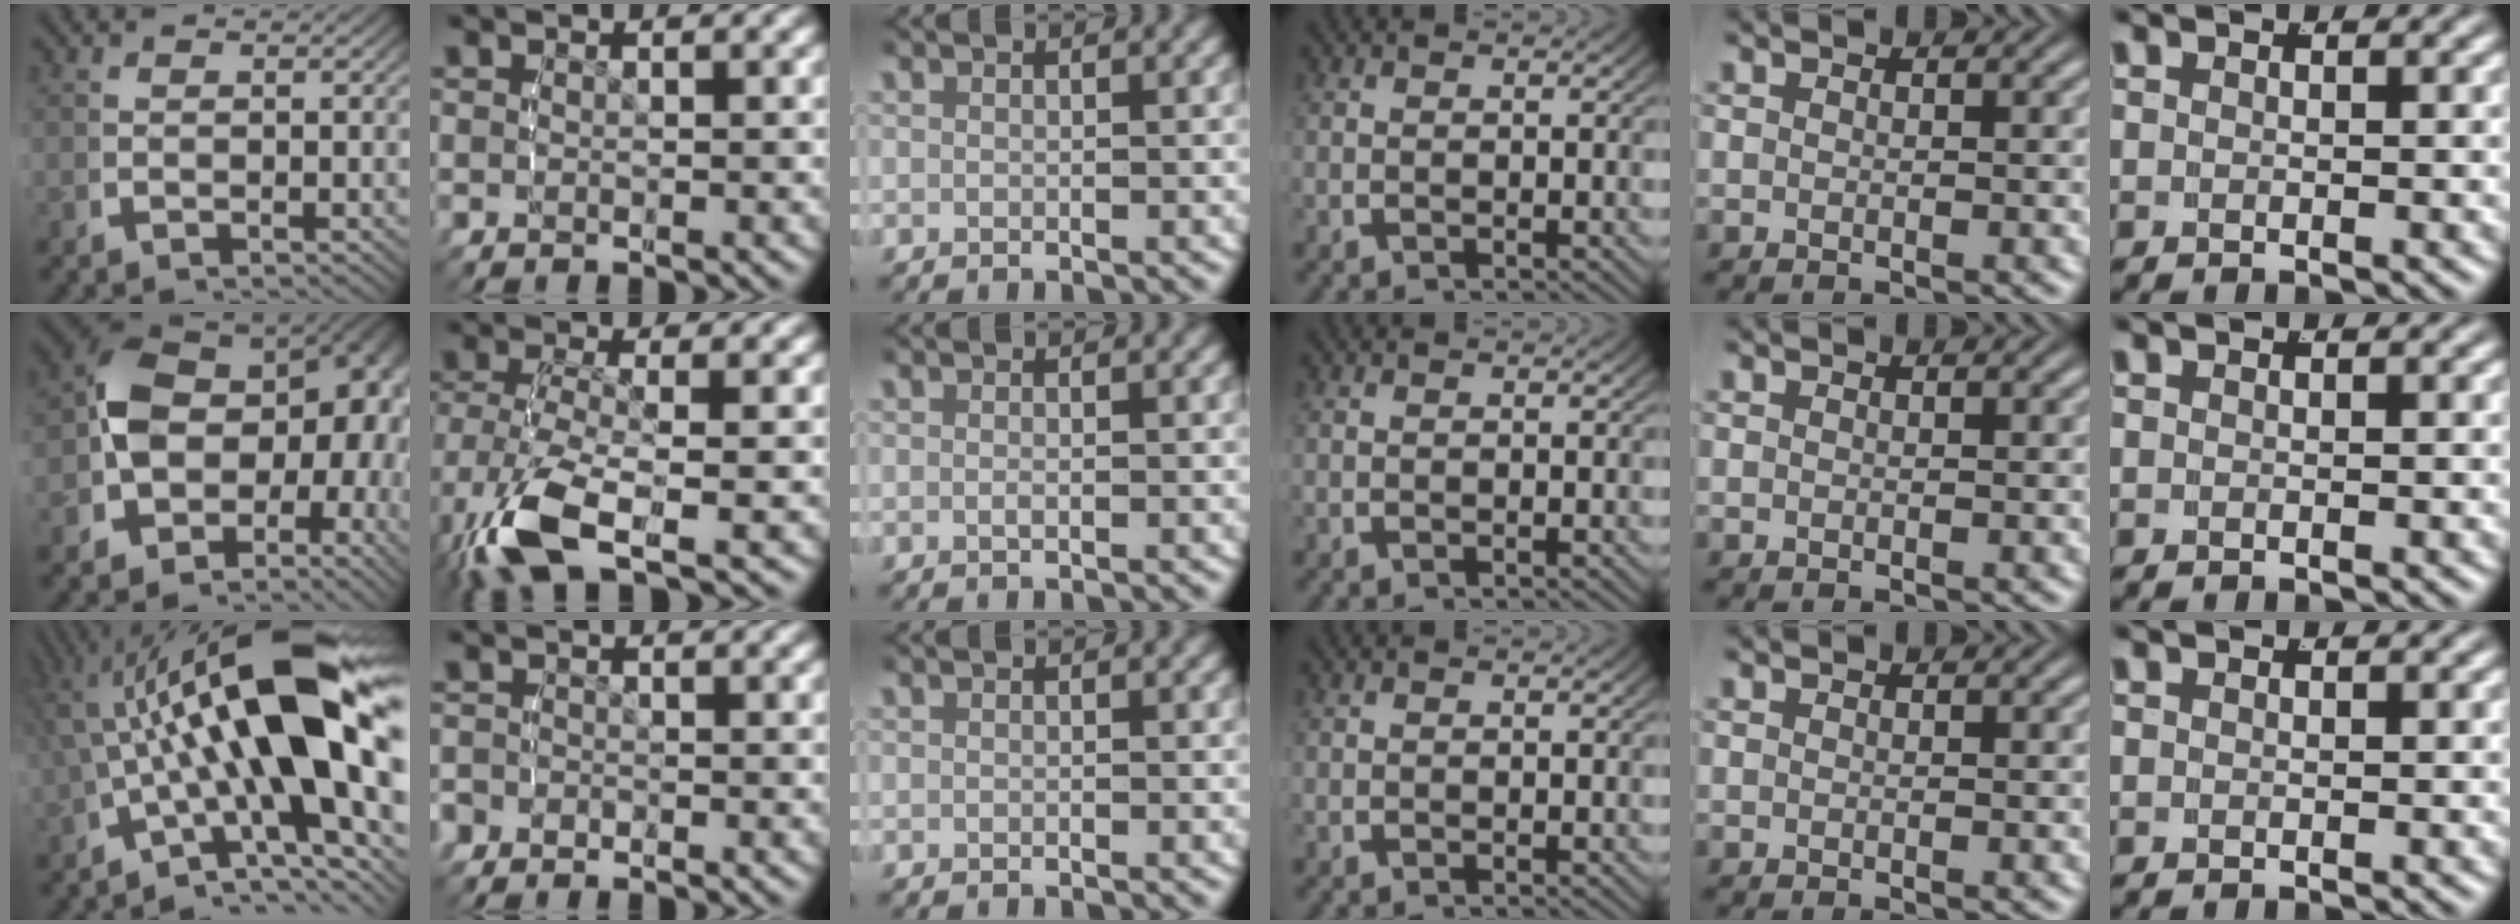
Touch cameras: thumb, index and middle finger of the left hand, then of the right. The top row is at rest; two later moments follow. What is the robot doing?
{"motion": "lift_and_place", "object": "button"}